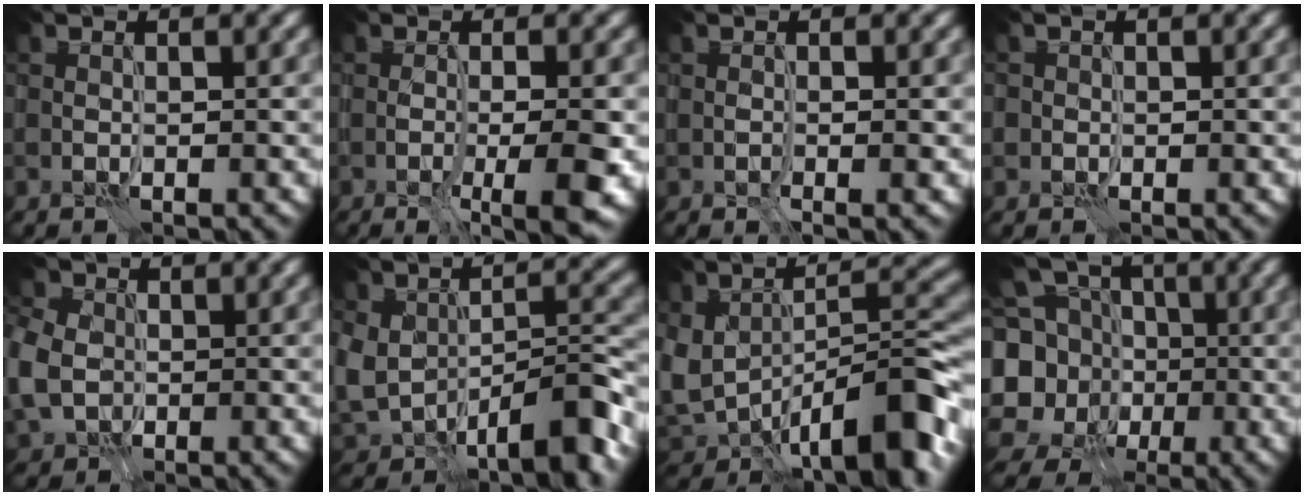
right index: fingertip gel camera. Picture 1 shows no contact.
{"total": 5.6, "force": [-1.4, 1.2, 5.2], "torque": [-0.066, -0.010, -0.017]}
{"total": 1.1, "force": [-0.2, 0.1, 1.0], "torque": [-0.014, -0.001, -0.004]}
{"total": 0.8, "force": [0.1, 0.8, 0.0], "torque": [0.006, 0.000, 0.001]}
{"total": 6.4, "force": [-0.3, 5.3, 3.6], "torque": [-0.104, 0.004, -0.014]}
{"total": 8.9, "force": [-4.2, 5.0, 6.2], "torque": [-0.097, -0.006, -0.067]}
{"total": 11.9, "force": [-5.9, 5.8, 8.5], "torque": [-0.130, -0.017, -0.094]}
{"total": 11.3, "force": [-0.5, 10.3, 4.5], "torque": [-0.122, 0.008, -0.033]}